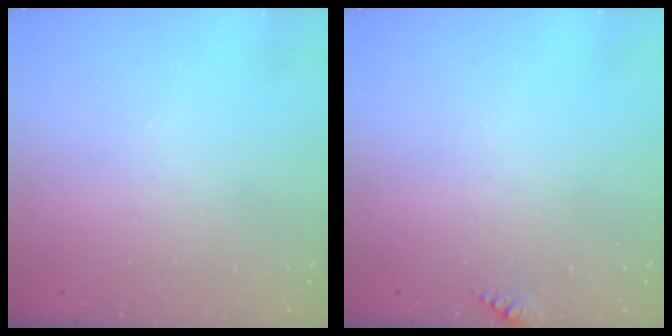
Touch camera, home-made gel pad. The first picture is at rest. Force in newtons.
{"total": 3.5, "press": 3.5, "slide": 0.4}